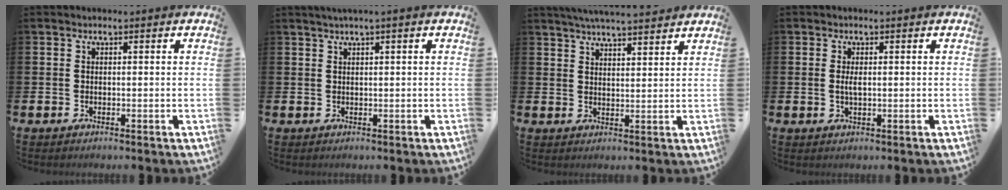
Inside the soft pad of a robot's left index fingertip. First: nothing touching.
{"total": 1.4, "force": [1.0, -0.2, 0.9], "torque": [-0.018, 0.001, 0.018]}
{"total": 4.9, "force": [4.8, -0.1, 1.0], "torque": [-0.025, -0.022, 0.086]}
{"total": 1.7, "force": [0.1, 0.6, 1.6], "torque": [-0.028, 0.003, -0.001]}